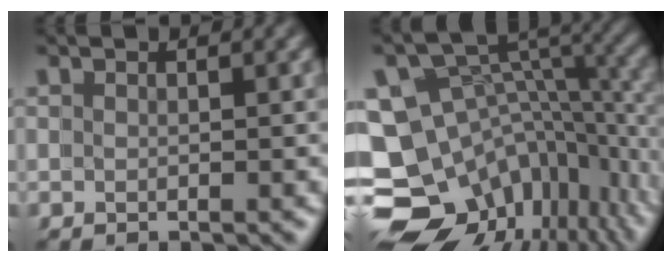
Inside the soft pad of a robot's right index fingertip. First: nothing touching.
{"total": 18.8, "force": [-5.0, 15.0, 10.1], "torque": [-0.186, -0.067, -0.074]}